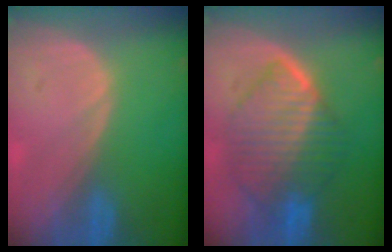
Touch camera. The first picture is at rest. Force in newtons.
{"total": 10.0, "press": 9.9, "slide": 0.8}